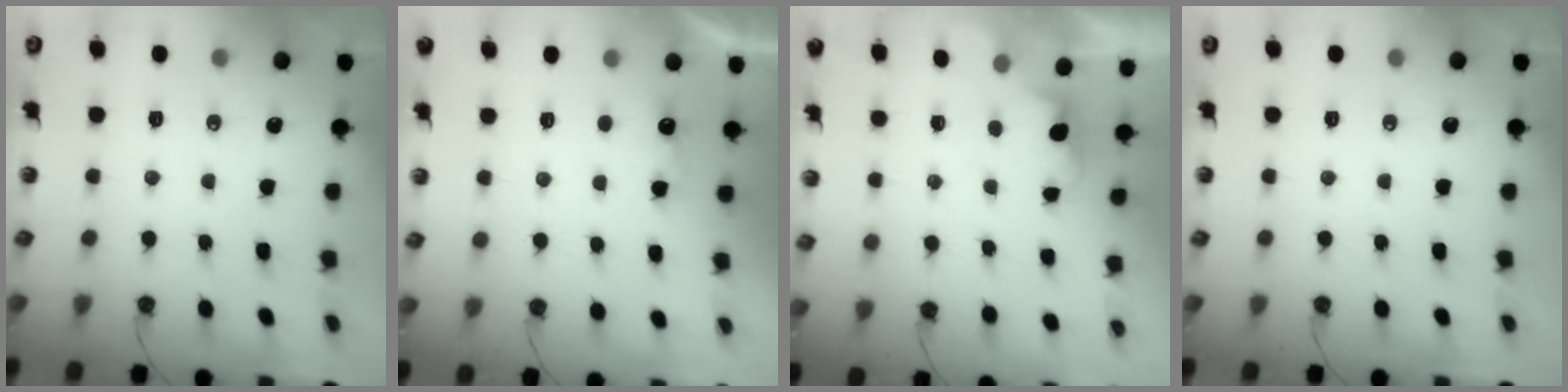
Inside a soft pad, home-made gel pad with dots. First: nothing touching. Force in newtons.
{"total": 2.1, "press": 1.9, "slide": 0.9}
{"total": 0.7, "press": 0.2, "slide": 0.7}
{"total": 0.0}